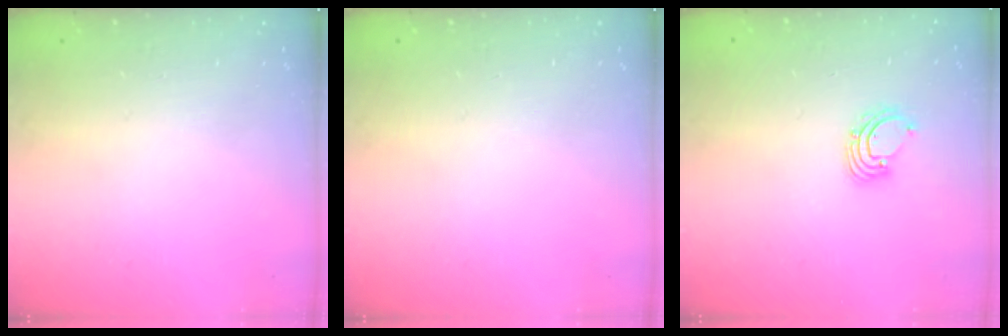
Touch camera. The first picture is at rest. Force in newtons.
{"total": 0.0}
{"total": 2.6, "press": 2.6, "slide": 0.2}